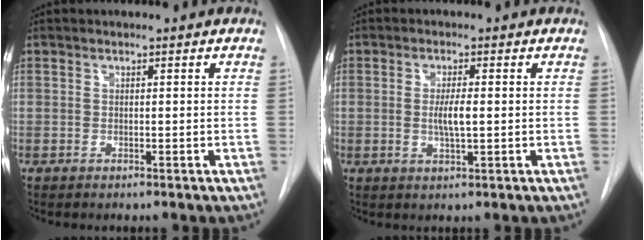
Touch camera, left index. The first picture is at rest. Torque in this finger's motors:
{"motor_torque": [0.78, 0.18, 0.09, 0.03]}